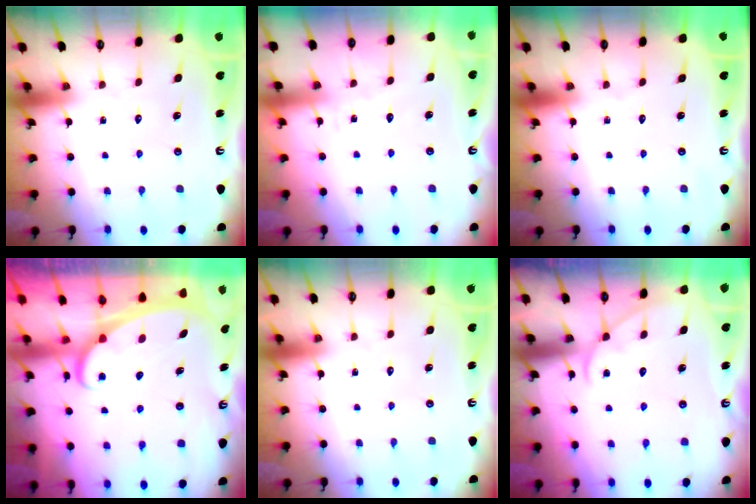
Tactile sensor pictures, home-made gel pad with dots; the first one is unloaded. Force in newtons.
{"total": 3.3, "press": 3.3, "slide": 0.4}
{"total": 0.0}
{"total": 2.4, "press": 2.3, "slide": 0.4}
{"total": 0.0}
{"total": 3.2, "press": 3.2, "slide": 0.4}